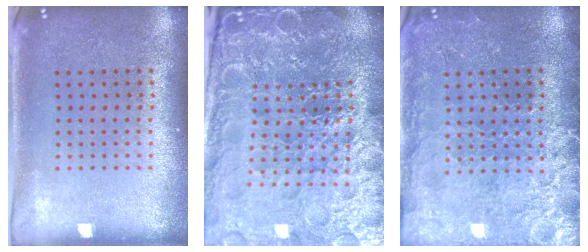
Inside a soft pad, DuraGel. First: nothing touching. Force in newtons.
{"total": 6.2, "press": 5.6, "slide": 2.6}
{"total": 3.3, "press": 3.1, "slide": 0.9}